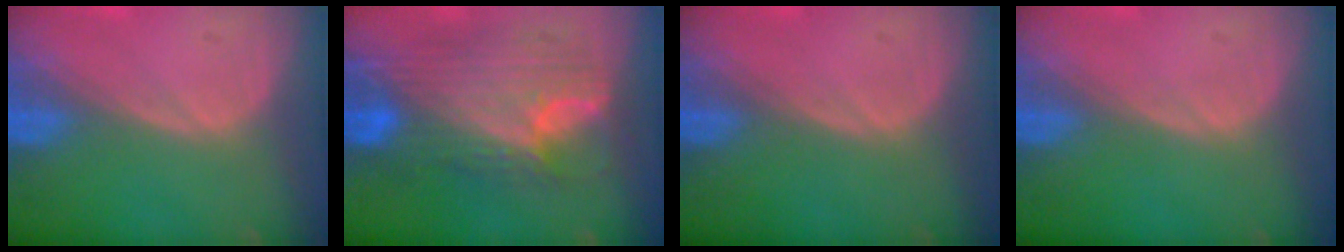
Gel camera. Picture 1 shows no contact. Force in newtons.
{"total": 11.4, "press": 11.4, "slide": 1.1}
{"total": 0.0}
{"total": 0.0}